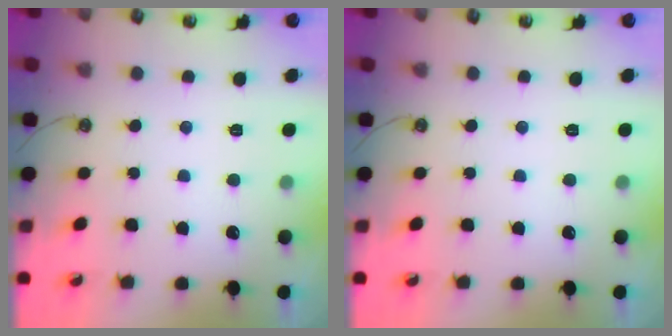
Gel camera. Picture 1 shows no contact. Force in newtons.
{"total": 0.0}